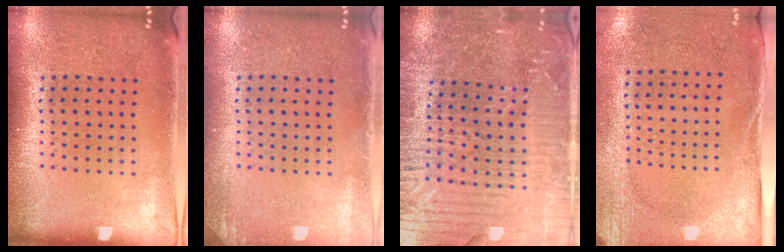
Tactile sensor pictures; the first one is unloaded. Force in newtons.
{"total": 1.1, "press": 1.1, "slide": 0.1}
{"total": 4.7, "press": 4.4, "slide": 1.5}
{"total": 2.7, "press": 2.1, "slide": 1.7}